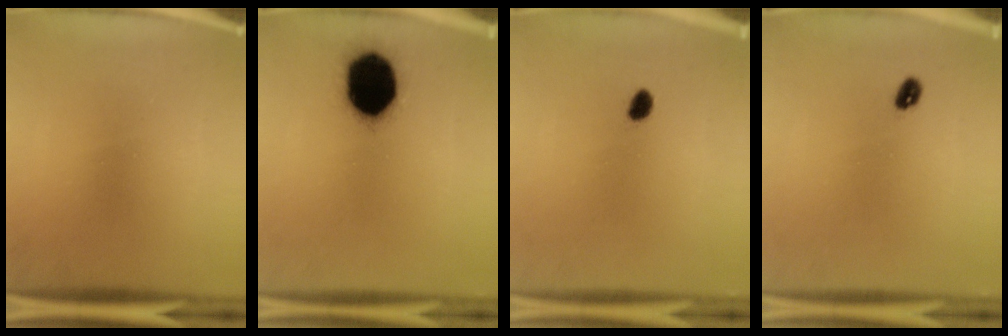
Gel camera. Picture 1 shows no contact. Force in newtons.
{"total": 19.1}
{"total": 2.0}
{"total": 1.9}